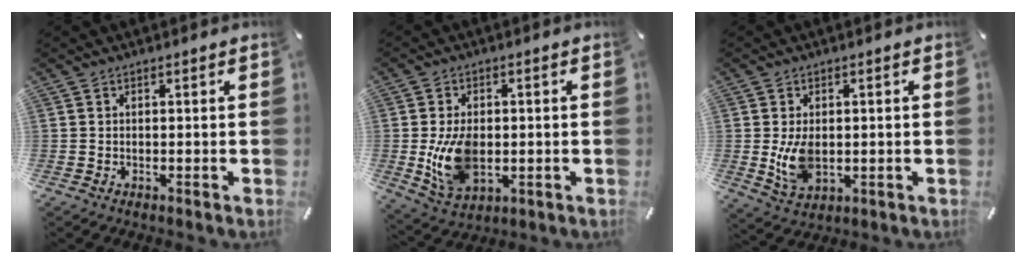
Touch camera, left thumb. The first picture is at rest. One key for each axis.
{"total": 10.8, "fx": -1.0, "fy": 7.1, "fz": 8.1, "tx": -0.164, "ty": -0.005, "tz": -0.017}
{"total": 7.1, "fx": -0.2, "fy": 4.6, "fz": 5.4, "tx": -0.113, "ty": -0.008, "tz": -0.009}